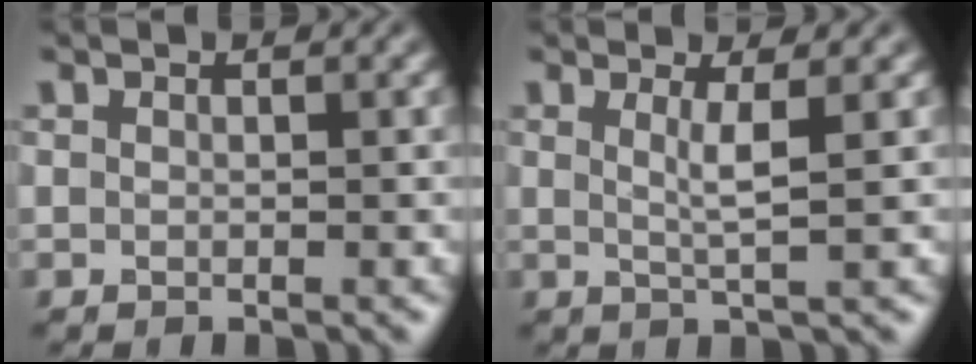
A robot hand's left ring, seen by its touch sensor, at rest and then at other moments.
{"total": 2.4, "force": [0.6, 0.4, 2.3], "torque": [-0.039, -0.005, 0.007]}